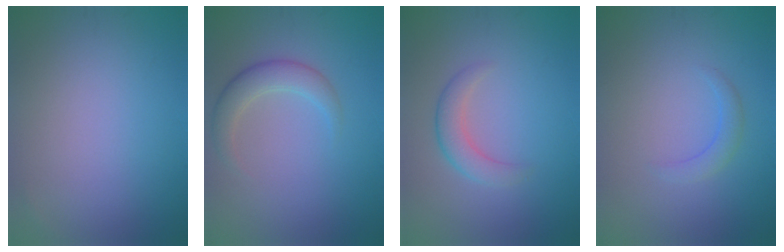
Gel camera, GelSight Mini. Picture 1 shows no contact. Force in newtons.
{"total": 2.9, "press": 2.9, "slide": 0.2}
{"total": 2.6, "press": 2.5, "slide": 0.3}
{"total": 1.4, "press": 1.4, "slide": 0.0}